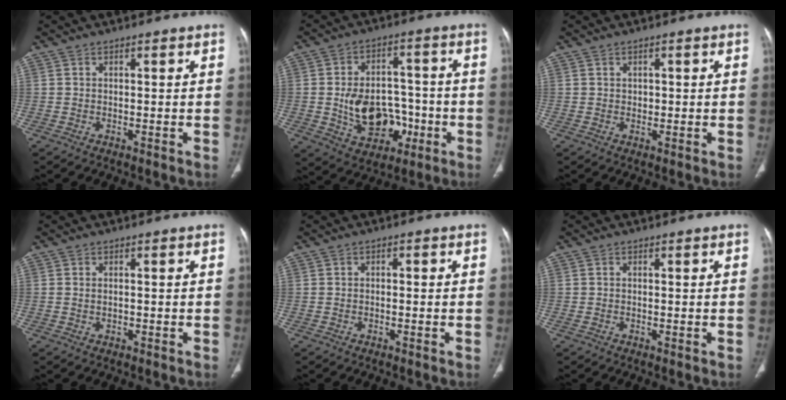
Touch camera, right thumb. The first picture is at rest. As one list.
[{"total": 13.8, "force": [-3.0, 10.0, 8.9], "torque": [-0.108, 0.030, -0.033]}, {"total": 1.2, "force": [0.5, 0.9, 0.6], "torque": [-0.003, -0.002, 0.010]}, {"total": 0.6, "force": [0.0, 0.4, 0.5], "torque": [-0.014, 0.003, 0.004]}, {"total": 0.7, "force": [0.0, 0.4, 0.5], "torque": [-0.008, 0.002, -0.001]}, {"total": 0.6, "force": [-0.1, 0.2, 0.5], "torque": [-0.013, -0.003, -0.003]}]